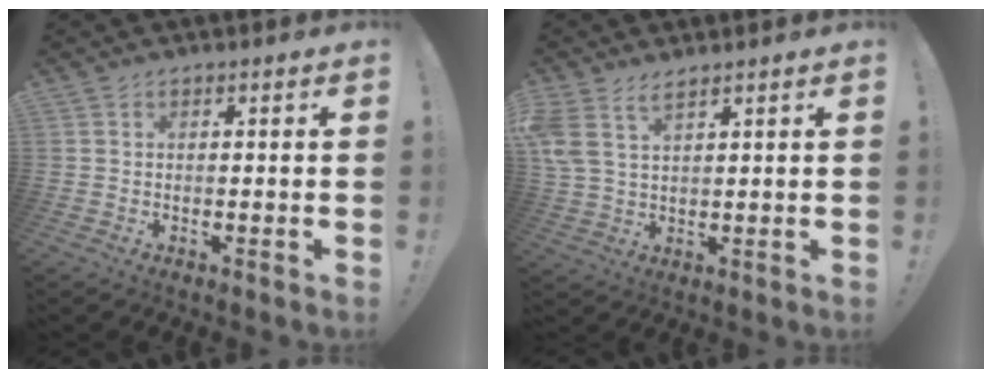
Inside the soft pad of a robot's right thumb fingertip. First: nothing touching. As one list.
[{"total": 6.2, "force": [4.3, 2.7, 3.6], "torque": [-0.075, -0.011, 0.086]}]